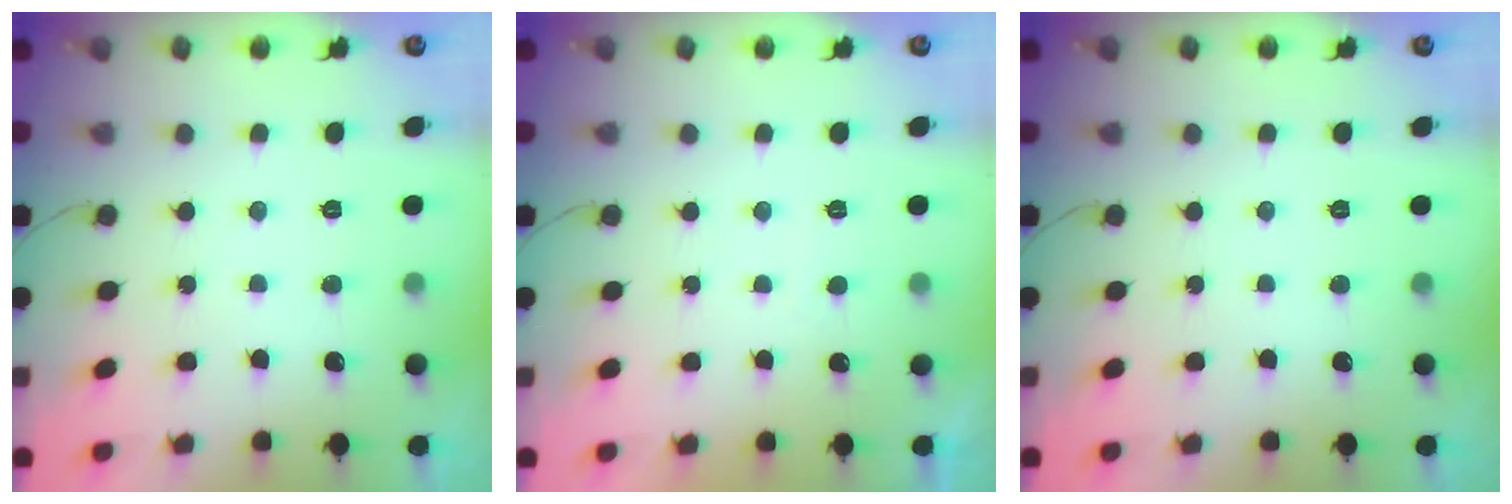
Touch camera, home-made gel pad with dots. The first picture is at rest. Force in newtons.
{"total": 1.4, "press": 1.1, "slide": 0.8}
{"total": 0.0}